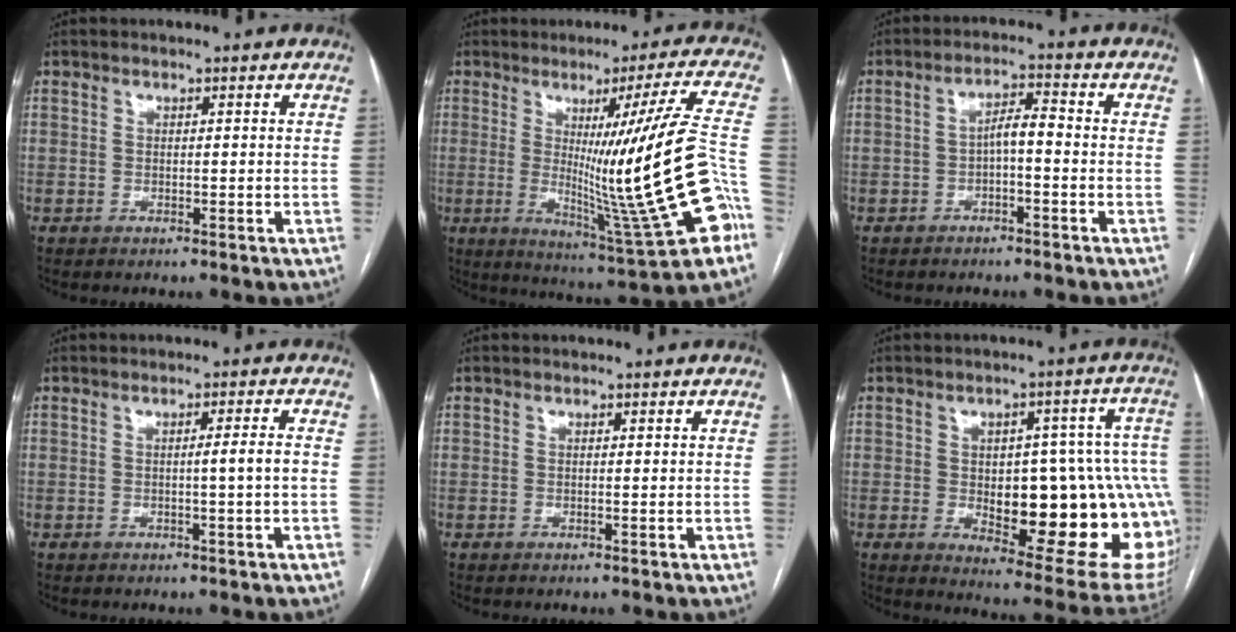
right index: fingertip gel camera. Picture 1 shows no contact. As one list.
[{"total": 20.9, "force": [-3.2, -2.3, 20.5], "torque": [-0.290, -0.023, -0.054]}, {"total": 3.5, "force": [-0.8, 0.9, 3.3], "torque": [-0.056, 0.015, -0.012]}, {"total": 2.5, "force": [-0.4, -0.6, 2.4], "torque": [-0.034, 0.001, -0.005]}, {"total": 0.0}, {"total": 23.9, "force": [-3.1, 7.8, 22.4], "torque": [-0.195, 0.027, -0.007]}]